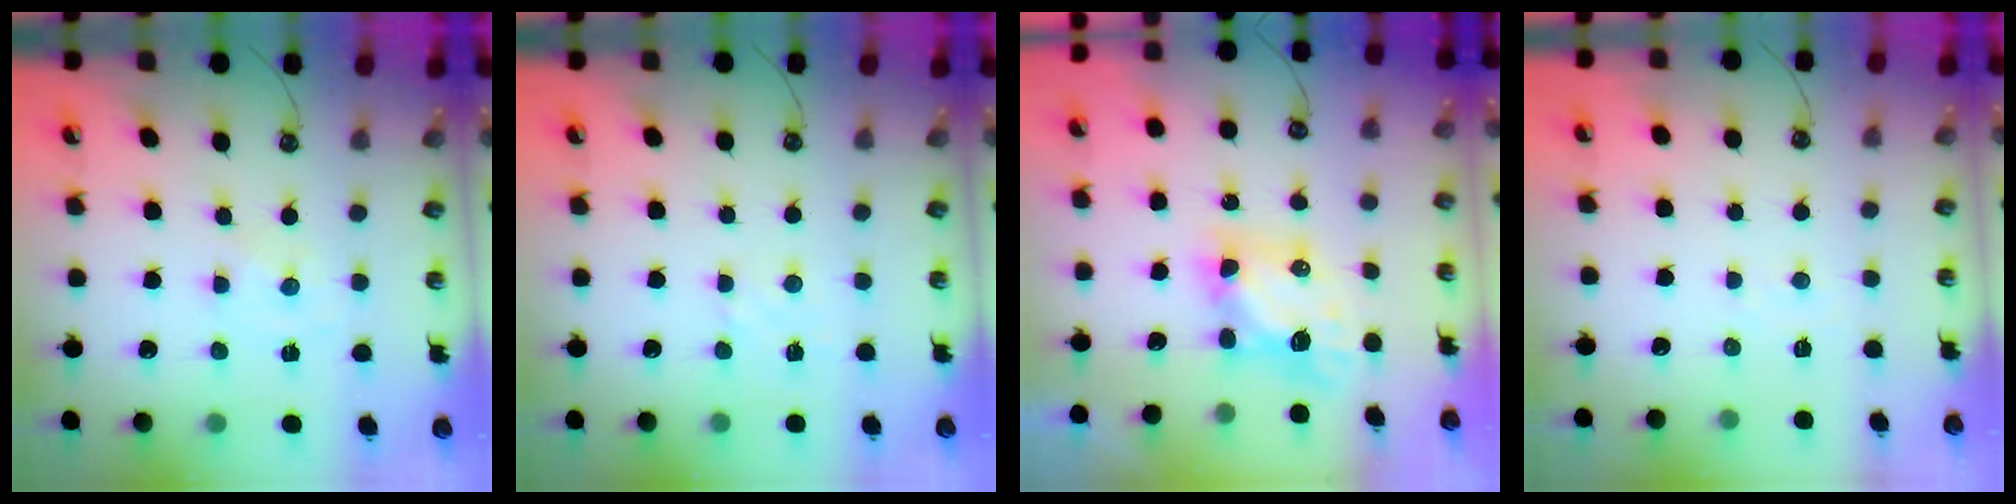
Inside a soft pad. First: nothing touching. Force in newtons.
{"total": 2.8, "press": 2.8, "slide": 0.4}
{"total": 6.8, "press": 6.8, "slide": 0.6}
{"total": 3.6, "press": 3.6, "slide": 0.5}